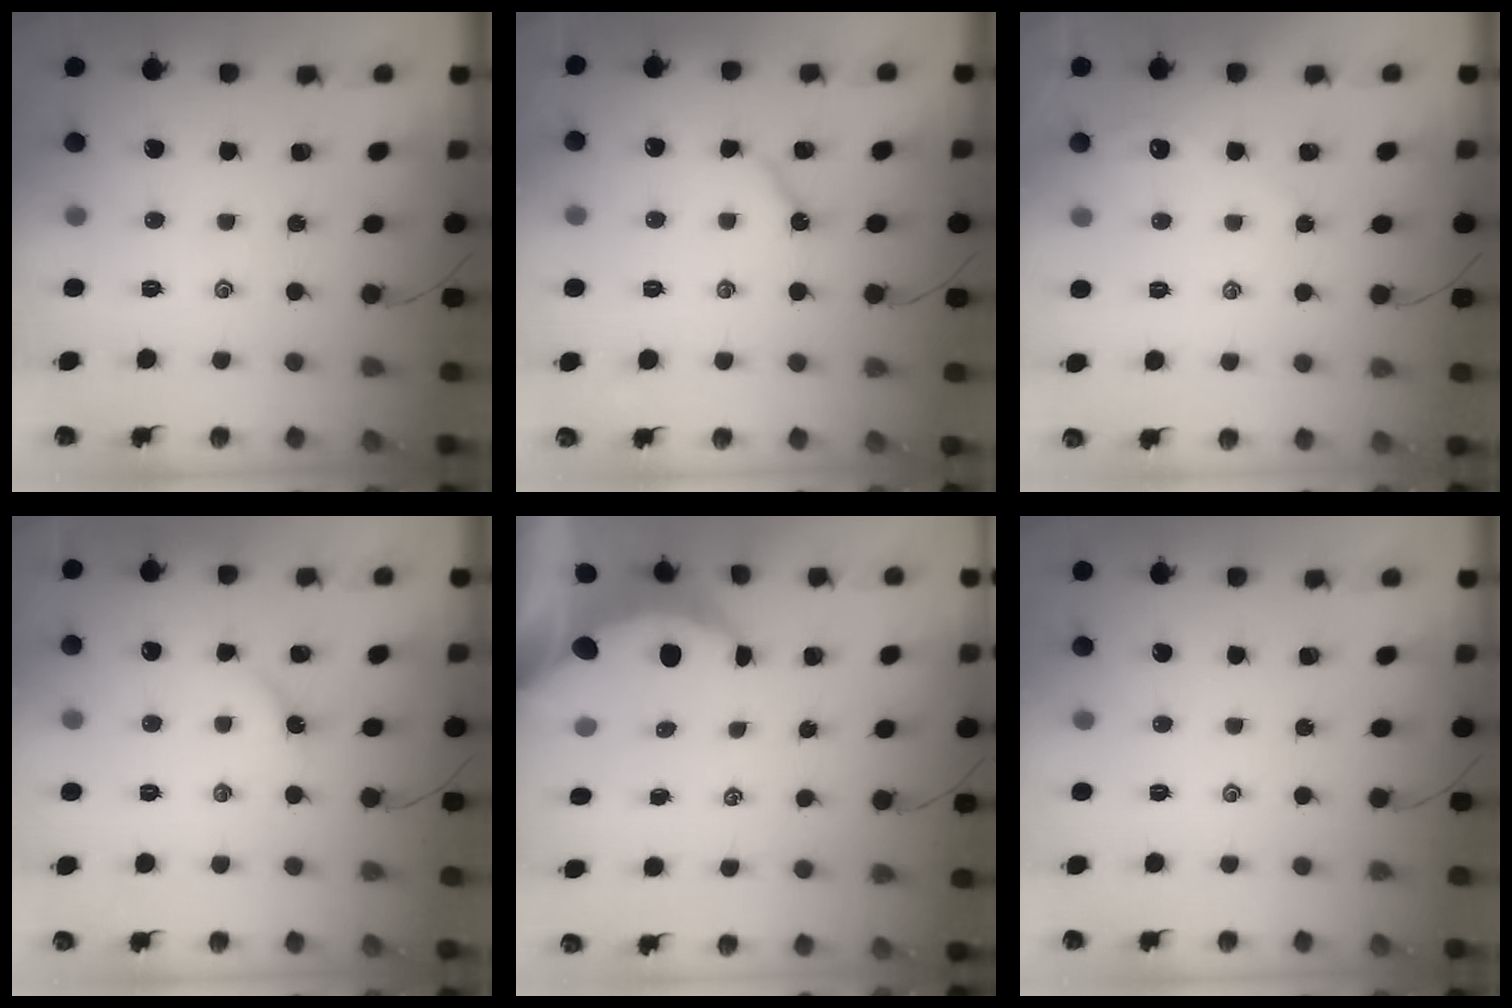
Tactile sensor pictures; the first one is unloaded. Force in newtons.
{"total": 4.4, "press": 4.4, "slide": 0.6}
{"total": 2.2, "press": 2.2, "slide": 0.3}
{"total": 3.8, "press": 3.8, "slide": 0.5}
{"total": 6.1, "press": 6.1, "slide": 0.6}
{"total": 0.0}